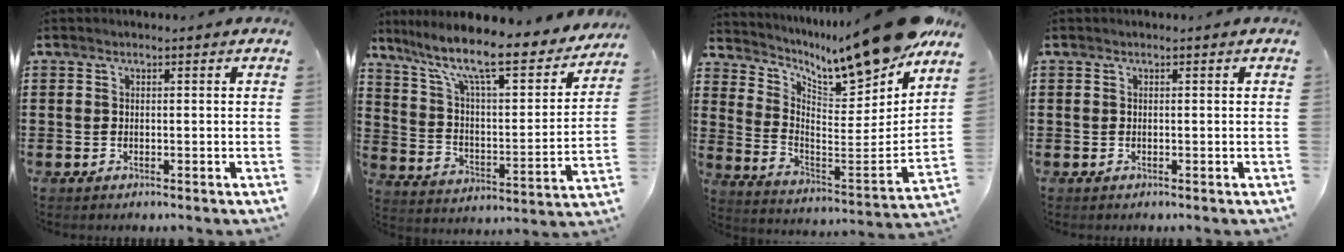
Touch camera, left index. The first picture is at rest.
{"total": 11.1, "force": [8.5, 1.9, 6.9], "torque": [-0.156, -0.057, 0.137]}
{"total": 12.4, "force": [11.0, 1.1, 5.7], "torque": [-0.104, -0.102, 0.178]}
{"total": 0.0}